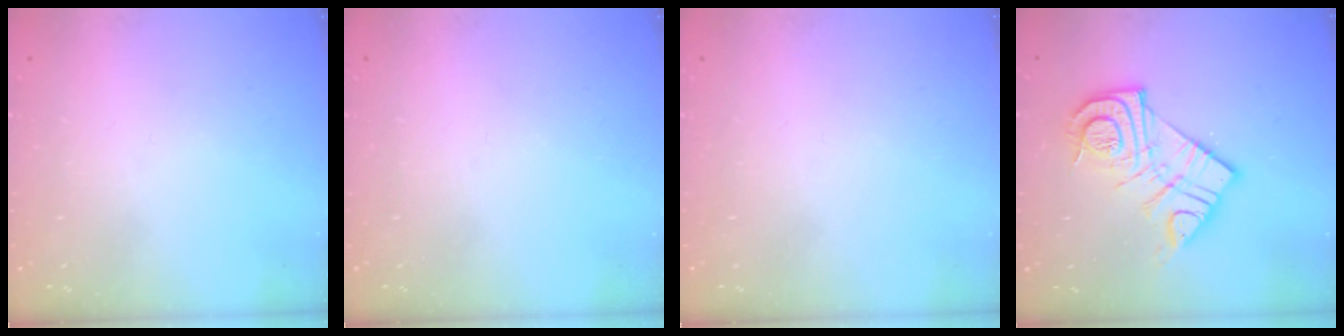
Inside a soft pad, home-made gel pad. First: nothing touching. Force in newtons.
{"total": 0.0}
{"total": 1.8, "press": 1.7, "slide": 0.1}
{"total": 15.4, "press": 15.4, "slide": 1.3}